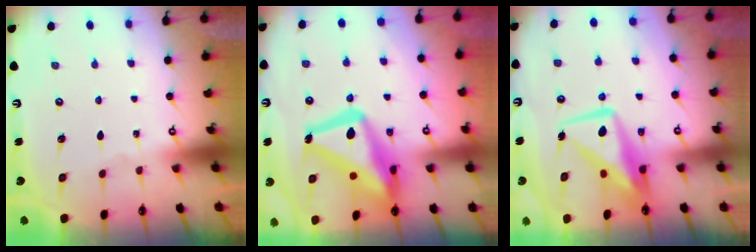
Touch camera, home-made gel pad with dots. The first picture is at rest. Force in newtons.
{"total": 21.0, "press": 20.9, "slide": 1.8}
{"total": 9.8, "press": 9.7, "slide": 1.3}